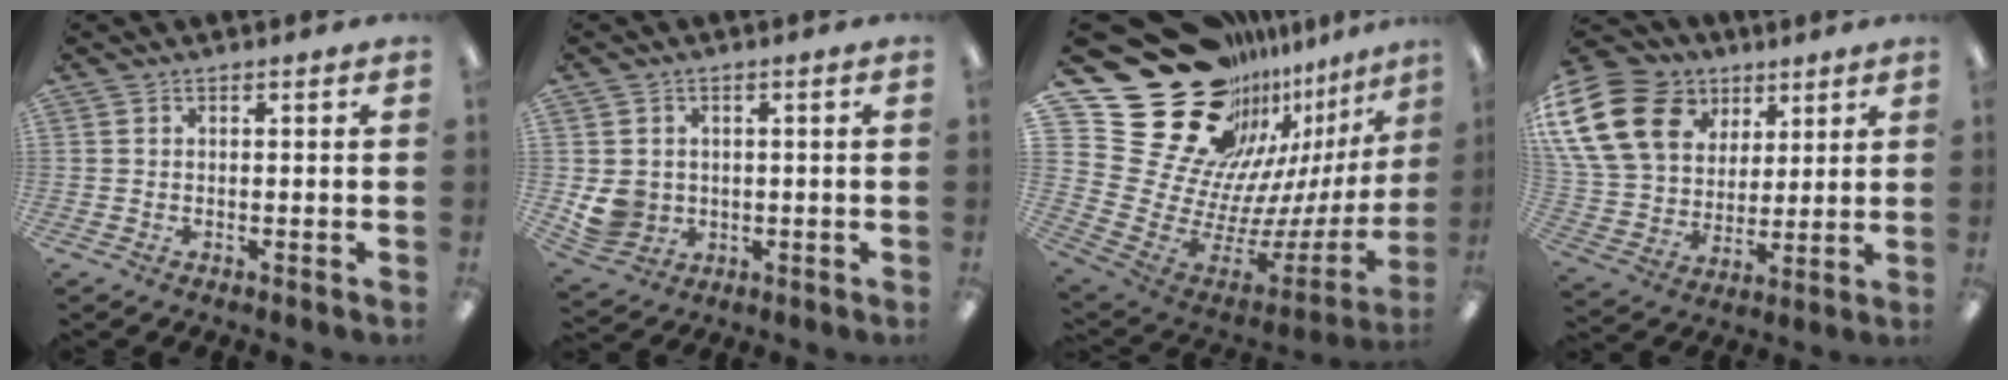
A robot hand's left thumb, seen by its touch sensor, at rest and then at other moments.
{"total": 6.8, "force": [0.3, 6.5, 2.0], "torque": [-0.046, 0.006, 0.014]}
{"total": 32.7, "force": [18.9, 20.2, 17.4], "torque": [-0.253, -0.177, 0.423]}
{"total": 22.1, "force": [9.3, 16.3, 11.7], "torque": [-0.245, -0.021, 0.173]}